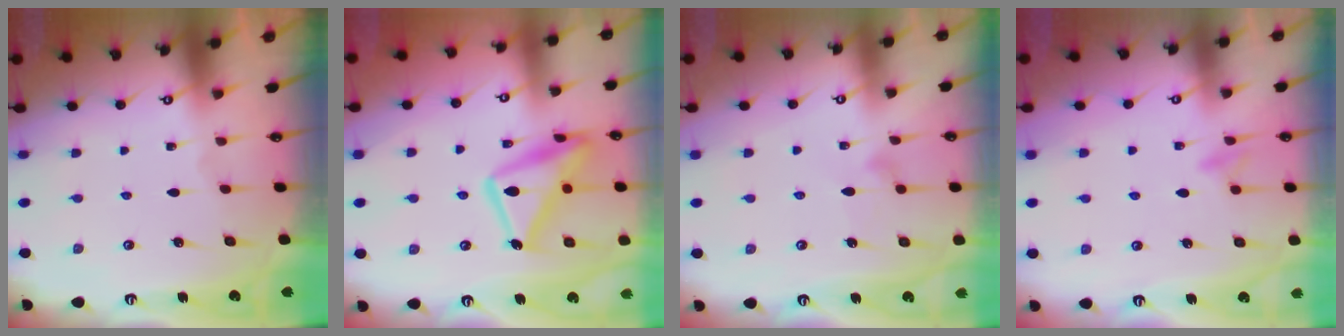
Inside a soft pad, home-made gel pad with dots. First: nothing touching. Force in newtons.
{"total": 16.5, "press": 16.5, "slide": 1.3}
{"total": 10.4, "press": 10.3, "slide": 0.5}
{"total": 8.1, "press": 8.1, "slide": 0.7}